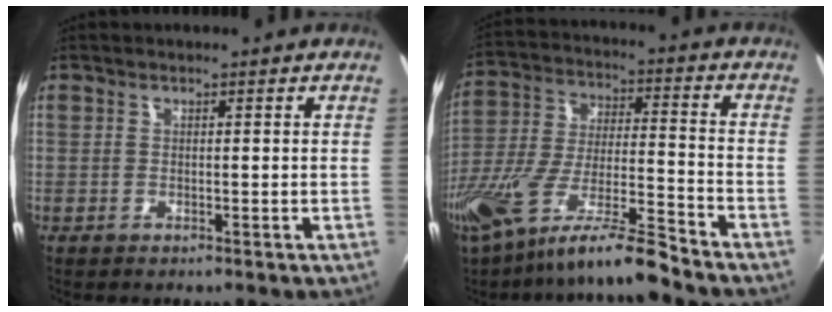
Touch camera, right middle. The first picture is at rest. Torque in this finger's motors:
{"motor_torque": [1.08, -1.06, 0.37, 0.21]}